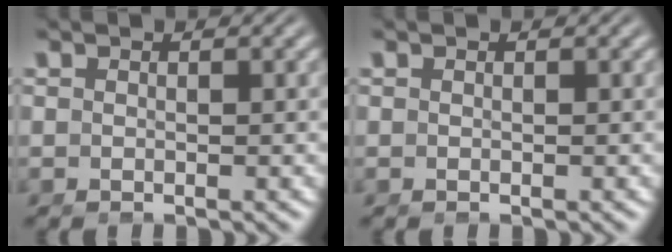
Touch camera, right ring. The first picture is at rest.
{"total": 0.0}